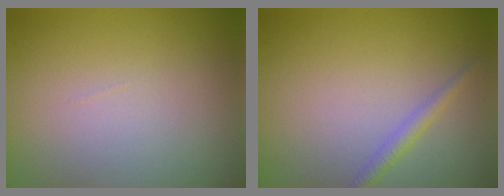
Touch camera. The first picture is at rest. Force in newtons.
{"total": 1.4, "press": 1.4, "slide": 0.1}